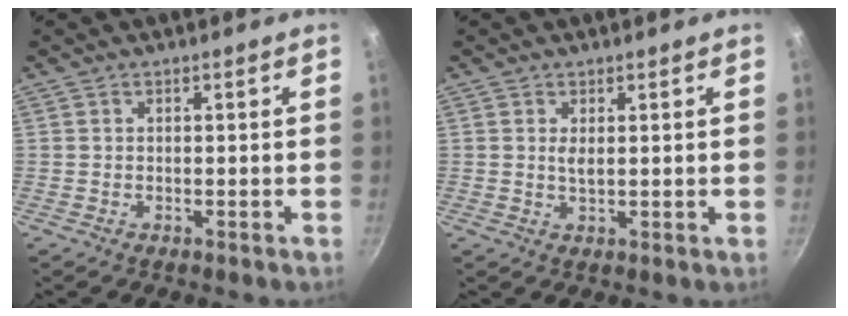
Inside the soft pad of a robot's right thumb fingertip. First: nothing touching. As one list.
[{"total": 1.8, "force": [0.6, 0.7, 1.6], "torque": [-0.030, -0.003, 0.011]}]